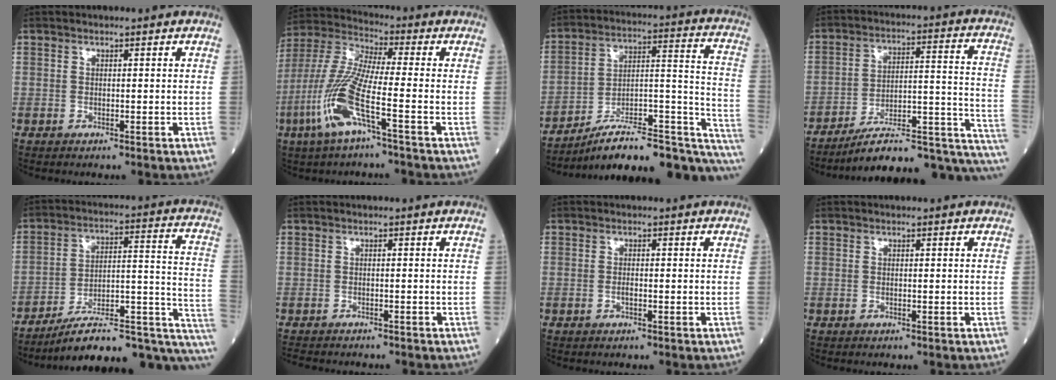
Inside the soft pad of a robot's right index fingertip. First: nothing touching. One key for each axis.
{"total": 12.4, "fx": -4.7, "fy": 0.7, "fz": 11.5, "tx": -0.260, "ty": -0.005, "tz": -0.103}
{"total": 24.1, "fx": -18.8, "fy": 5.4, "fz": 14.1, "tx": -0.127, "ty": 0.046, "tz": -0.272}
{"total": 21.2, "fx": -16.9, "fy": 4.3, "fz": 12.0, "tx": -0.089, "ty": 0.051, "tz": -0.240}
{"total": 21.3, "fx": -15.1, "fy": 5.5, "fz": 14.0, "tx": -0.122, "ty": 0.054, "tz": -0.214}
{"total": 5.5, "fx": -4.9, "fy": 1.4, "fz": 1.9, "tx": -0.028, "ty": -0.008, "tz": -0.071}
{"total": 0.8, "fx": -0.4, "fy": 0.1, "fz": 0.7, "tx": -0.015, "ty": 0.001, "tz": -0.007}
{"total": 0.0}